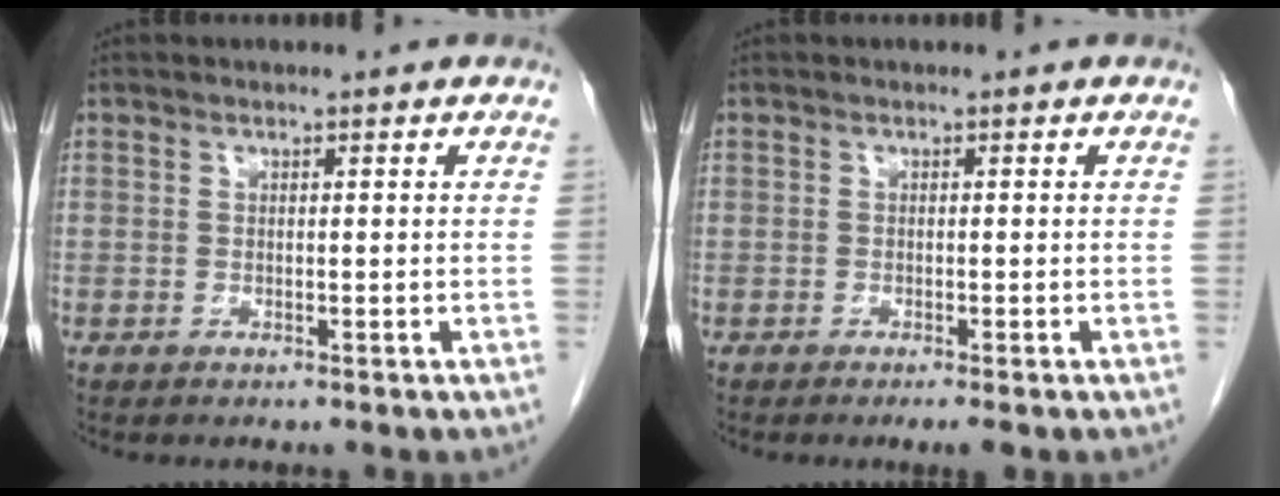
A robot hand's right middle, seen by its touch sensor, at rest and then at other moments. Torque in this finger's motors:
{"motor_torque": [0.36, -0.17, -0.01, -0.01]}